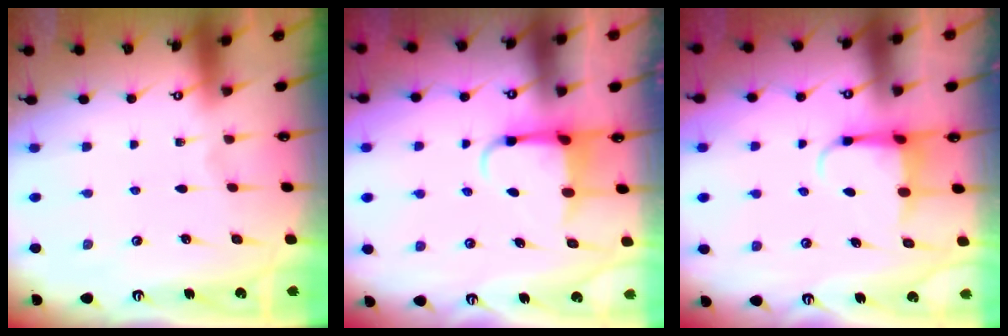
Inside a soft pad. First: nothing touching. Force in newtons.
{"total": 3.8, "press": 3.7, "slide": 0.7}
{"total": 4.3, "press": 4.3, "slide": 0.5}